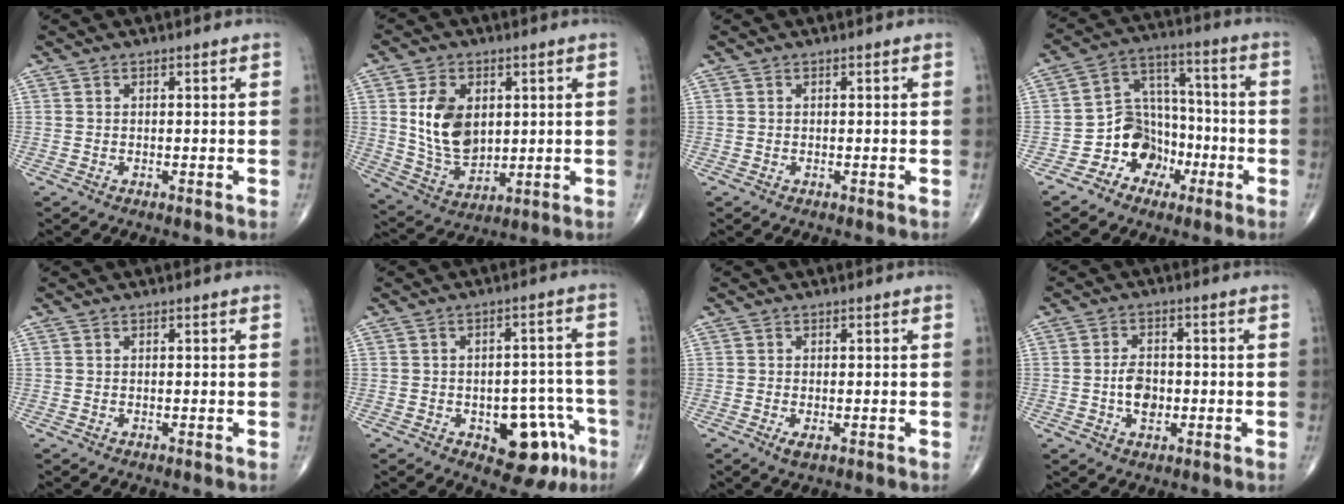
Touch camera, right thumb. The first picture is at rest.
{"total": 12.3, "force": [2.3, 8.2, 8.8], "torque": [-0.138, -0.018, 0.055]}
{"total": 0.0}
{"total": 10.6, "force": [-4.8, 8.6, 3.9], "torque": [-0.018, 0.069, -0.090]}
{"total": 0.0}
{"total": 11.8, "force": [-5.3, 6.5, 8.2], "torque": [-0.057, 0.044, -0.059]}
{"total": 1.7, "force": [-0.7, 0.7, 1.4], "torque": [-0.028, -0.004, -0.013]}
{"total": 5.3, "force": [-0.9, 3.5, 3.8], "torque": [-0.053, 0.009, -0.018]}